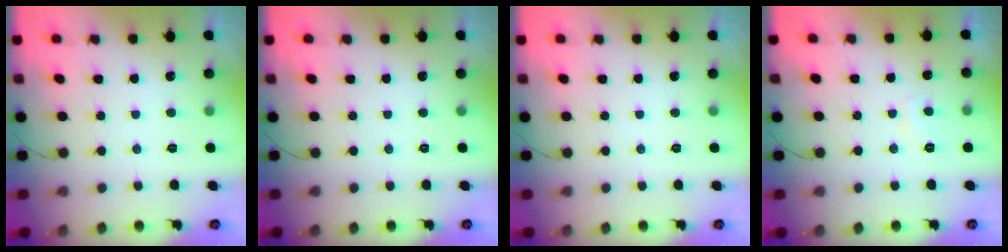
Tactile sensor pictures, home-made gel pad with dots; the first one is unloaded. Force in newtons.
{"total": 0.0}
{"total": 0.0}
{"total": 2.6, "press": 2.5, "slide": 0.7}